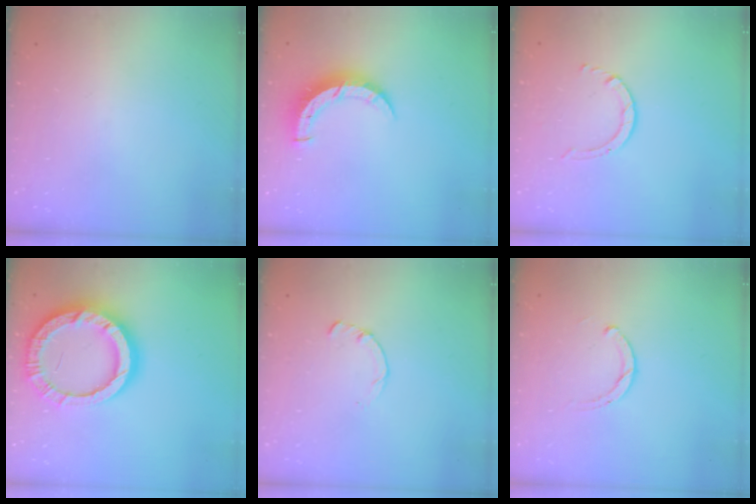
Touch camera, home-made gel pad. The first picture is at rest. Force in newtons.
{"total": 7.9, "press": 7.8, "slide": 0.8}
{"total": 2.5, "press": 2.4, "slide": 0.3}
{"total": 18.9, "press": 18.9, "slide": 1.7}
{"total": 2.2, "press": 2.2, "slide": 0.3}
{"total": 1.8, "press": 1.8, "slide": 0.2}